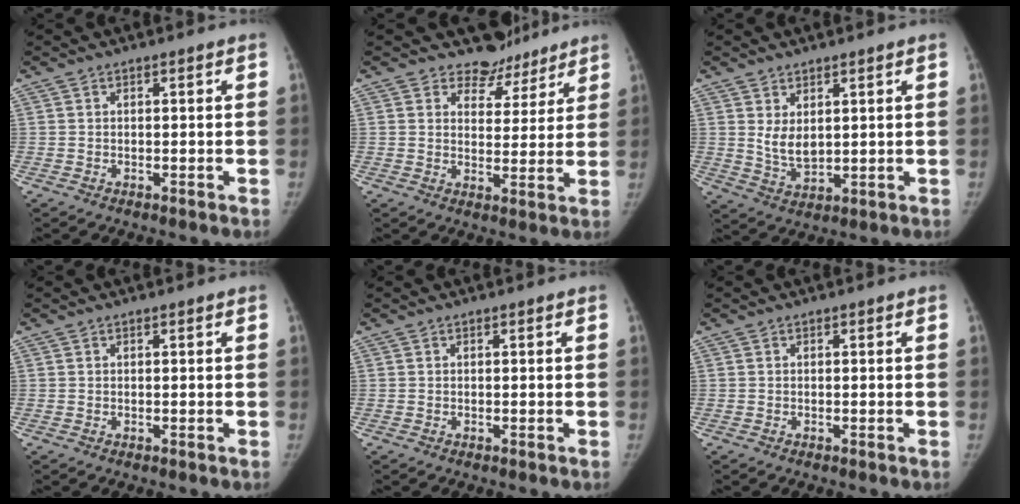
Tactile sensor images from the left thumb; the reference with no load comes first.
{"total": 6.8, "force": [5.8, 3.6, -0.2], "torque": [0.035, -0.051, 0.082]}
{"total": 5.0, "force": [1.9, 2.8, 3.7], "torque": [-0.057, -0.025, 0.046]}
{"total": 0.0}
{"total": 0.0}
{"total": 0.0}